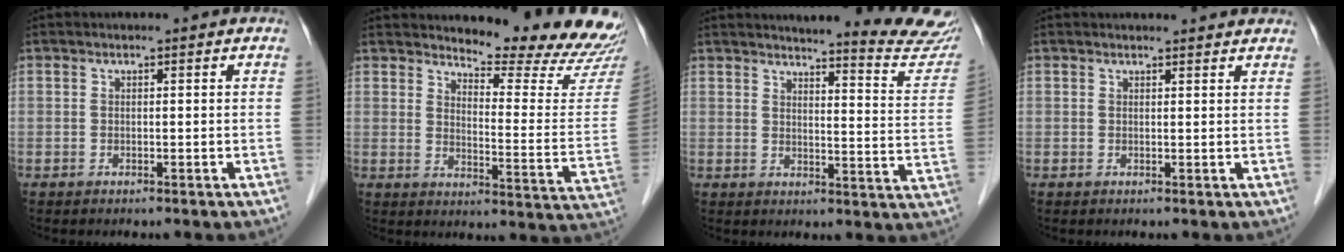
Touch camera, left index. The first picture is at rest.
{"total": 17.4, "force": [16.7, 1.3, 4.8], "torque": [-0.055, -0.117, 0.185]}
{"total": 15.9, "force": [15.4, -0.4, 3.9], "torque": [-0.046, -0.108, 0.161]}
{"total": 5.0, "force": [4.9, 0.8, 1.0], "torque": [-0.010, 0.010, 0.044]}